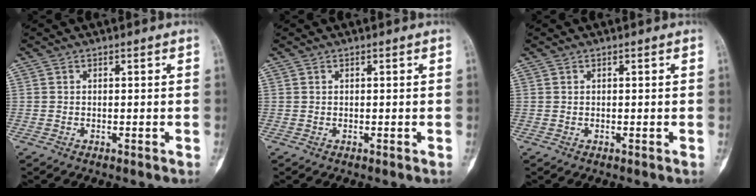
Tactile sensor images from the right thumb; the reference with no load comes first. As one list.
[{"total": 0.0}, {"total": 0.0}]